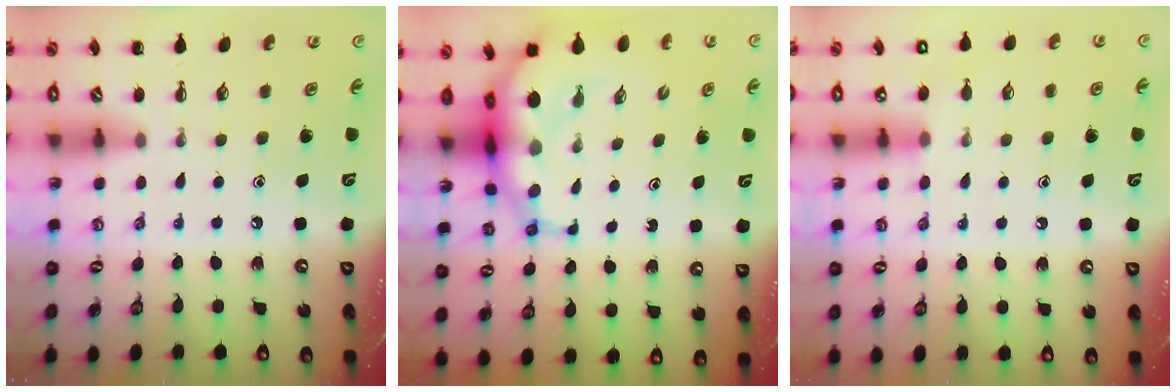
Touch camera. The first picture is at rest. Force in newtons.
{"total": 10.6, "press": 10.1, "slide": 3.1}
{"total": 7.7, "press": 7.5, "slide": 2.0}